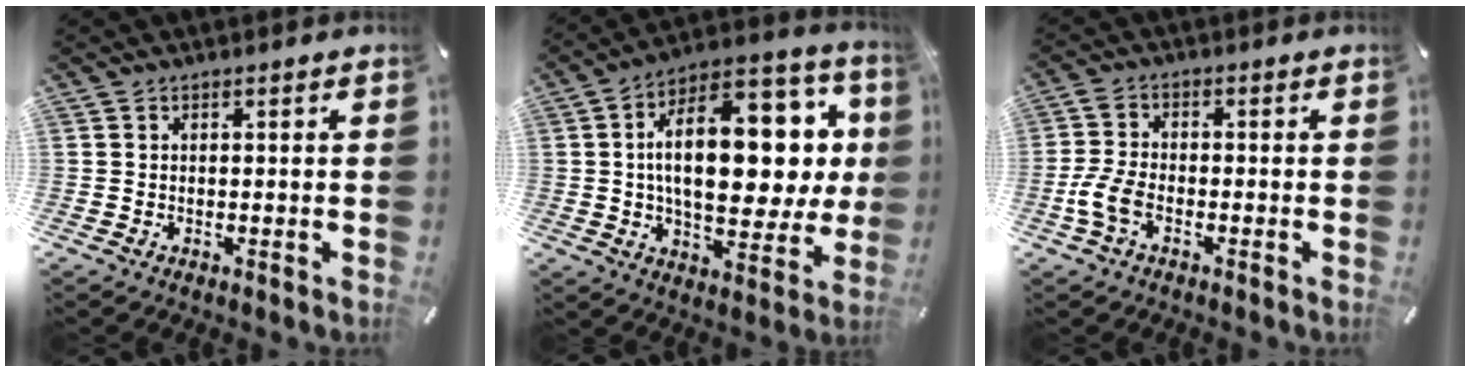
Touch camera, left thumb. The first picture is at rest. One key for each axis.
{"total": 25.0, "fx": 4.5, "fy": 12.7, "fz": 21.0, "tx": -0.337, "ty": -0.023, "tz": 0.070}
{"total": 5.7, "fx": -2.3, "fy": 3.2, "fz": 4.1, "tx": -0.097, "ty": 0.001, "tz": -0.045}